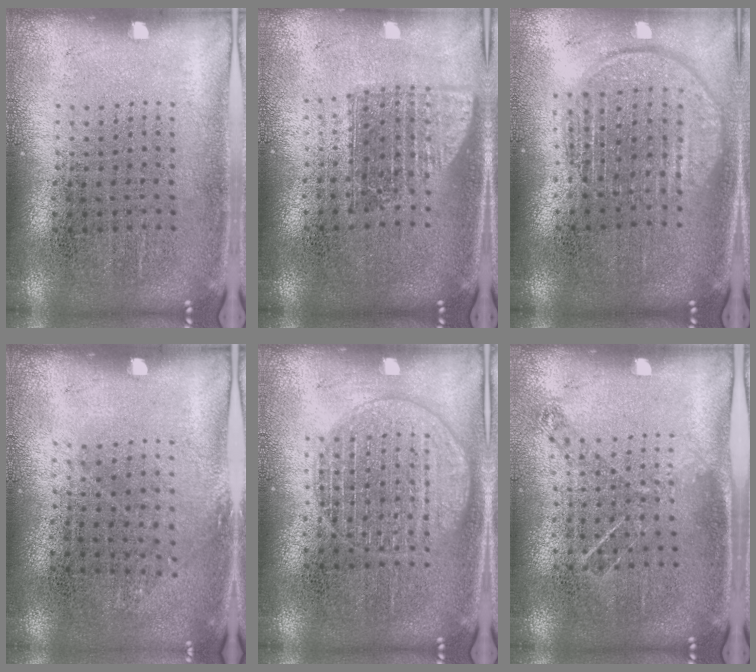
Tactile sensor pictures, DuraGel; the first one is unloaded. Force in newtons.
{"total": 1.6, "press": 1.2, "slide": 0.9}
{"total": 1.9, "press": 1.6, "slide": 0.9}
{"total": 0.7, "press": 0.5, "slide": 0.4}
{"total": 2.7, "press": 2.7, "slide": 0.5}
{"total": 0.8, "press": 0.8, "slide": 0.2}